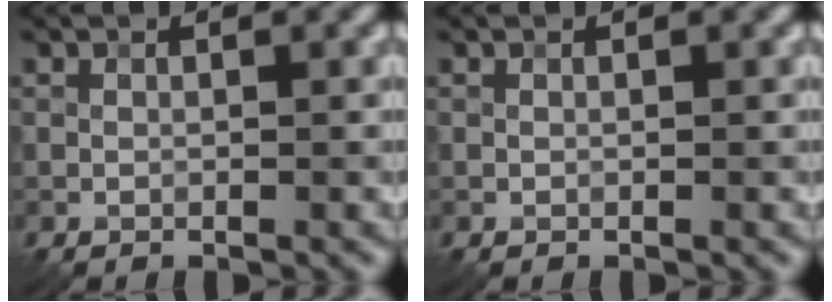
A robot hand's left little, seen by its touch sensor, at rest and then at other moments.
{"total": 0.0}